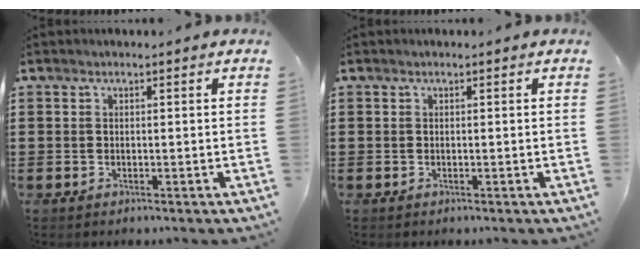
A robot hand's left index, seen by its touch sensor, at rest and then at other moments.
{"total": 0.0}